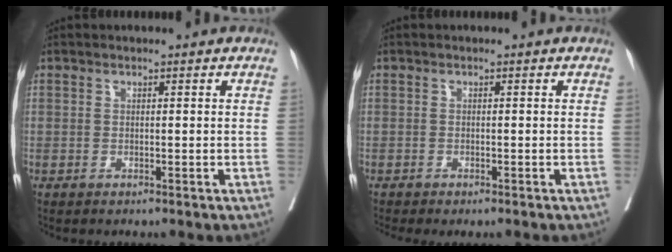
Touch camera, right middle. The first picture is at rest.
{"total": 1.7, "force": [-1.5, 0.0, 0.8], "torque": [-0.005, -0.002, -0.023]}